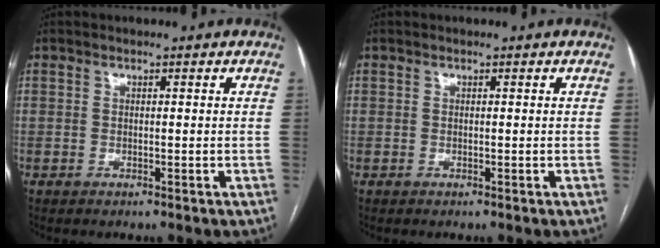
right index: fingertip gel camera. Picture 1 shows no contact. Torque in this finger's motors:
{"motor_torque": [0.00, 0.03, -0.02, 0.01]}